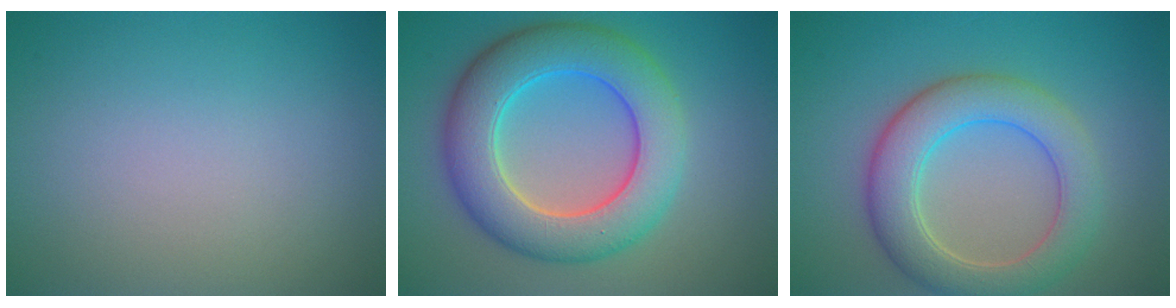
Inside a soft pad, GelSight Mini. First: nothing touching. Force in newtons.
{"total": 8.8, "press": 8.8, "slide": 0.2}
{"total": 6.2, "press": 6.2, "slide": 0.3}